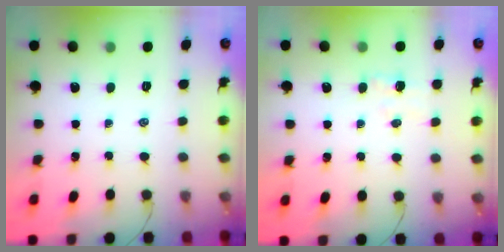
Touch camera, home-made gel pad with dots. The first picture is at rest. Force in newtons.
{"total": 3.3, "press": 3.1, "slide": 1.2}